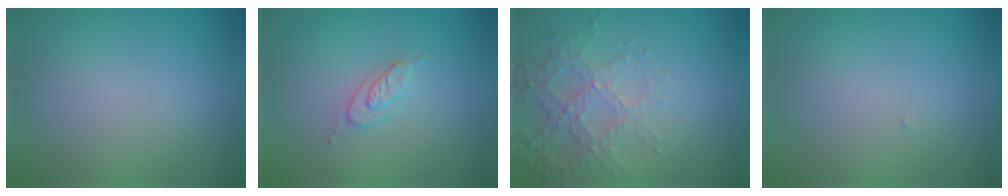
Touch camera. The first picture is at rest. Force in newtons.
{"total": 2.0, "press": 2.0, "slide": 0.4}
{"total": 4.2, "press": 3.1, "slide": 2.9}
{"total": 0.0}